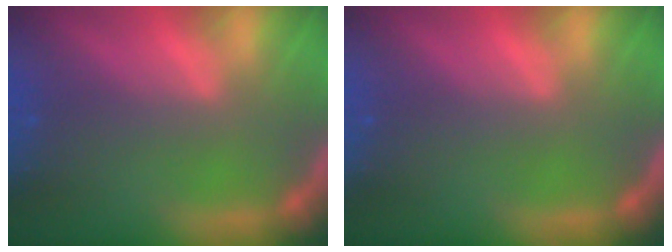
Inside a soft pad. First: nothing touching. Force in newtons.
{"total": 0.0}